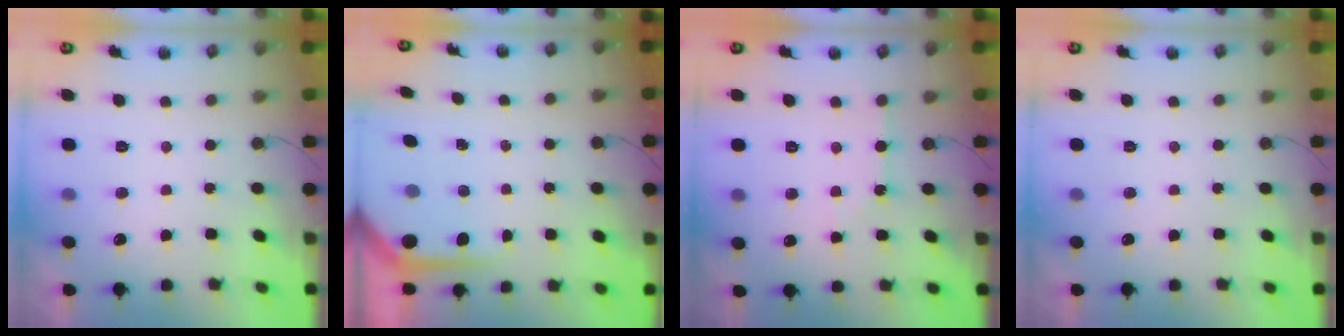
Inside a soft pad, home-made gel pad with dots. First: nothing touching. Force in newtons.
{"total": 5.5, "press": 5.5, "slide": 0.2}
{"total": 1.8, "press": 1.7, "slide": 0.3}
{"total": 0.0}